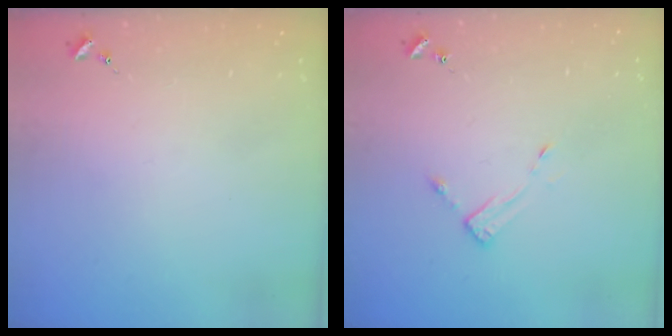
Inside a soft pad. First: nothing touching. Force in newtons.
{"total": 3.3, "press": 3.3, "slide": 0.3}